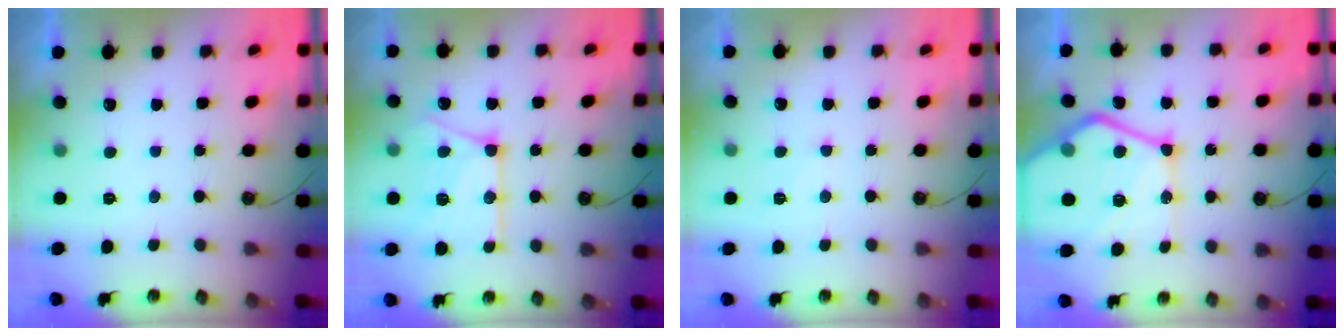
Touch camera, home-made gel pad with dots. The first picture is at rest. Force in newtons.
{"total": 17.0, "press": 17.0, "slide": 1.1}
{"total": 5.5, "press": 5.5, "slide": 0.8}
{"total": 24.1, "press": 24.0, "slide": 2.2}